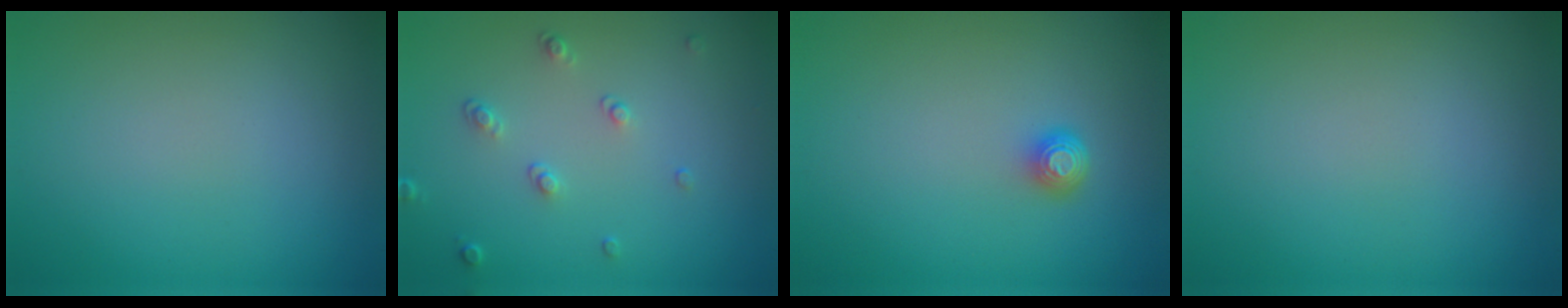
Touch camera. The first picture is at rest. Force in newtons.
{"total": 1.5, "press": 1.0, "slide": 1.1}
{"total": 1.5, "press": 1.2, "slide": 0.9}
{"total": 0.0}